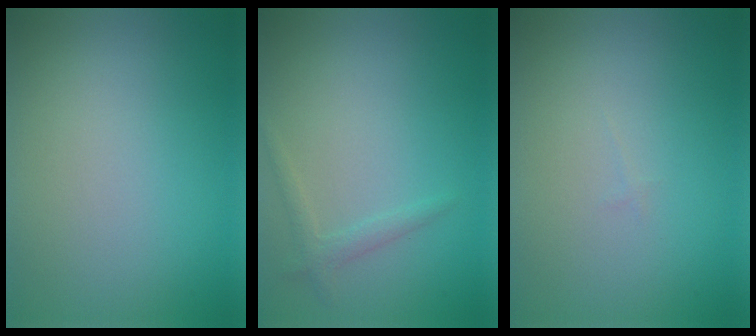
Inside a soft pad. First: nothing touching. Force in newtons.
{"total": 1.2, "press": 1.2, "slide": 0.1}
{"total": 0.0}